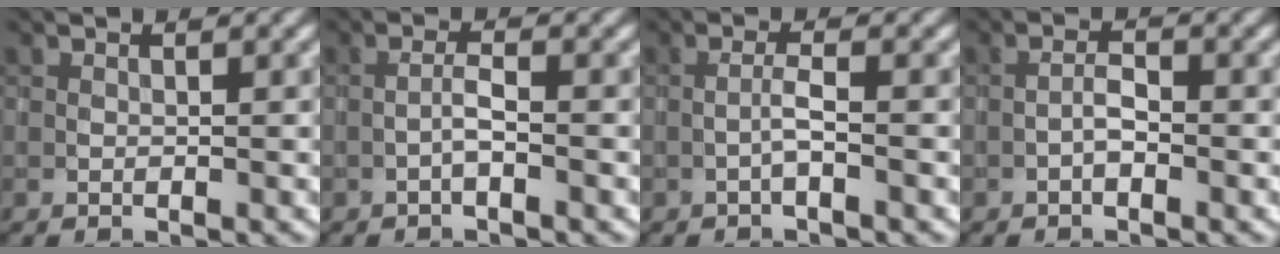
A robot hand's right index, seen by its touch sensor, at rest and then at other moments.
{"total": 1.5, "force": [-0.7, 0.1, 1.3], "torque": [-0.024, 0.007, -0.016]}
{"total": 1.5, "force": [-0.7, 0.0, 1.3], "torque": [-0.026, 0.007, -0.014]}
{"total": 1.4, "force": [-0.7, 0.4, 1.1], "torque": [-0.023, 0.006, -0.016]}